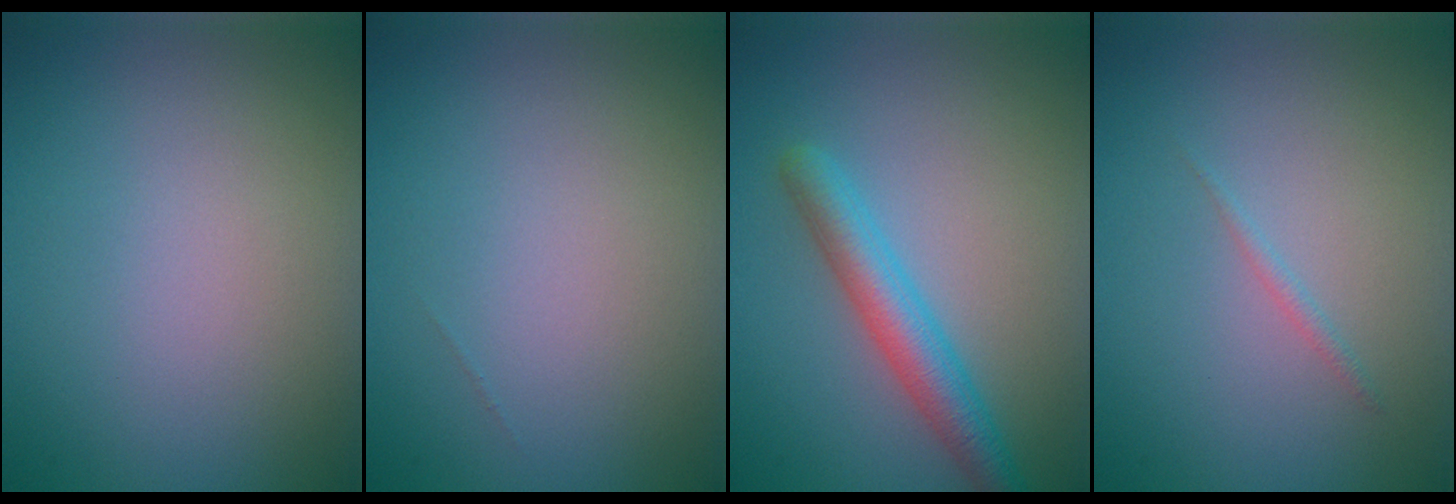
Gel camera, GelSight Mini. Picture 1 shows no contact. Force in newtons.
{"total": 0.0}
{"total": 3.7, "press": 3.7, "slide": 0.2}
{"total": 0.6, "press": 0.6, "slide": 0.0}